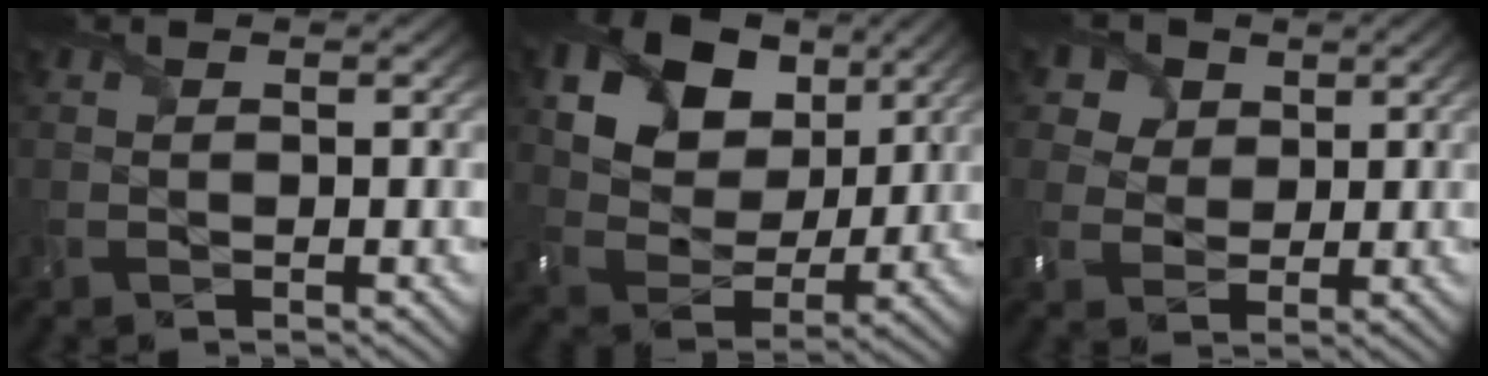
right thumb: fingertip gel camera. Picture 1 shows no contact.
{"total": 13.7, "force": [7.1, 9.4, 6.9], "torque": [-0.170, 0.009, 0.135]}
{"total": 6.3, "force": [3.5, 4.8, 2.2], "torque": [-0.090, -0.008, 0.063]}